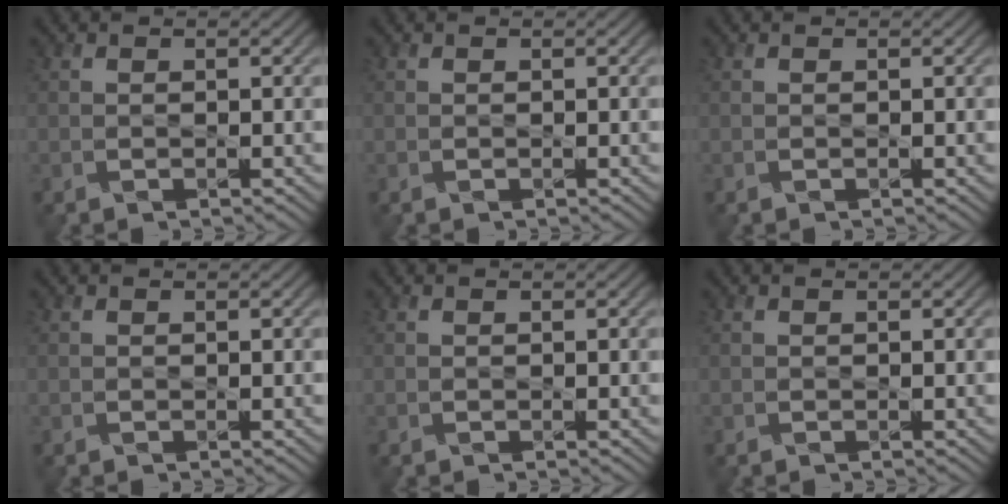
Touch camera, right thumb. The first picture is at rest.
{"total": 0.0}
{"total": 0.0}
{"total": 0.0}
{"total": 0.0}
{"total": 0.0}